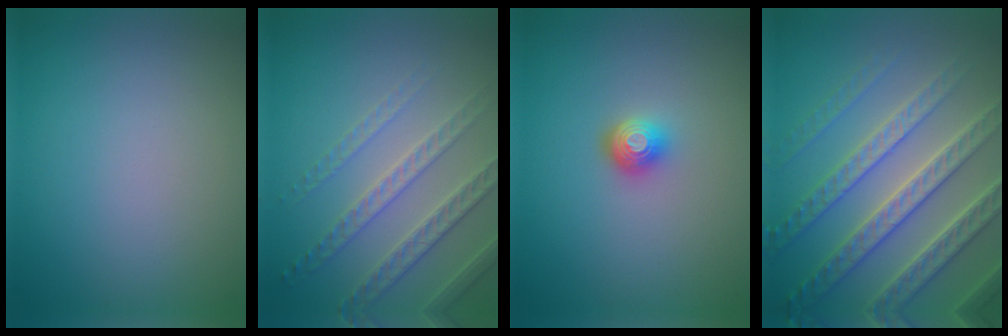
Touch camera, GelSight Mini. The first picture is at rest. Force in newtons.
{"total": 4.6, "press": 3.4, "slide": 3.2}
{"total": 1.9, "press": 1.4, "slide": 1.2}
{"total": 7.1, "press": 6.9, "slide": 1.7}